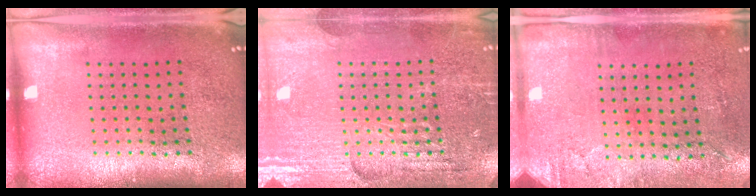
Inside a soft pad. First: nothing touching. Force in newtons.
{"total": 4.0, "press": 3.9, "slide": 1.0}
{"total": 2.9, "press": 2.4, "slide": 1.7}